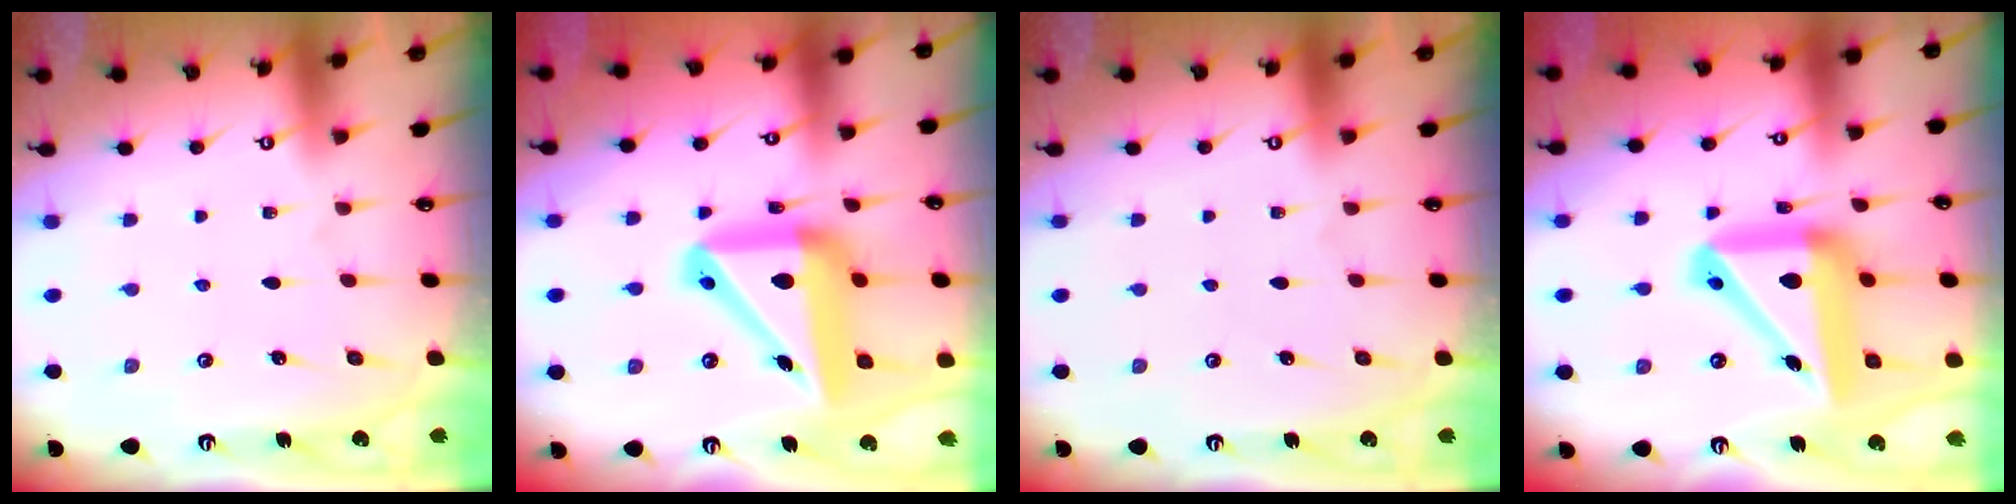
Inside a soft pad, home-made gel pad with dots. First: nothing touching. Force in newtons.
{"total": 20.2, "press": 20.0, "slide": 2.9}
{"total": 0.0}
{"total": 19.5, "press": 19.3, "slide": 3.0}